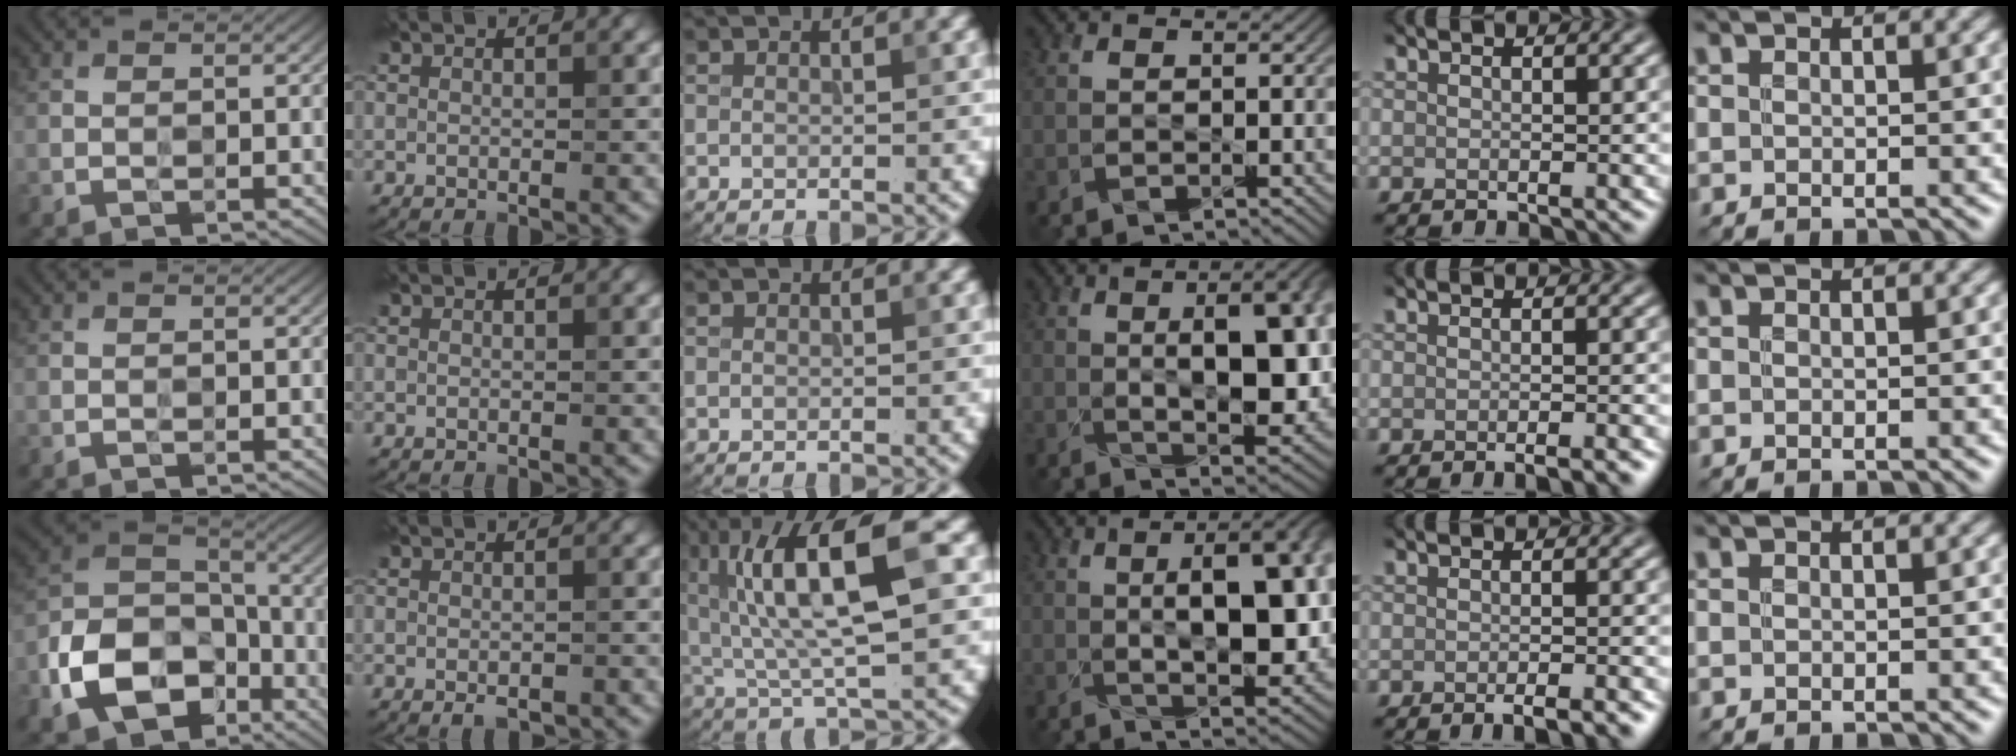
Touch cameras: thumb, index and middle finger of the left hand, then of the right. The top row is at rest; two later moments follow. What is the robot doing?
{"motion": "wipe", "object": "measuring cup"}